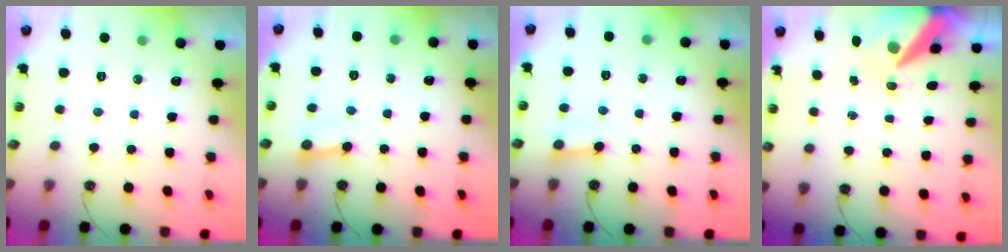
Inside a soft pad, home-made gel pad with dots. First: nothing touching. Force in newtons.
{"total": 5.0, "press": 5.0, "slide": 0.5}
{"total": 3.0, "press": 3.0, "slide": 0.2}
{"total": 10.8, "press": 10.7, "slide": 1.4}